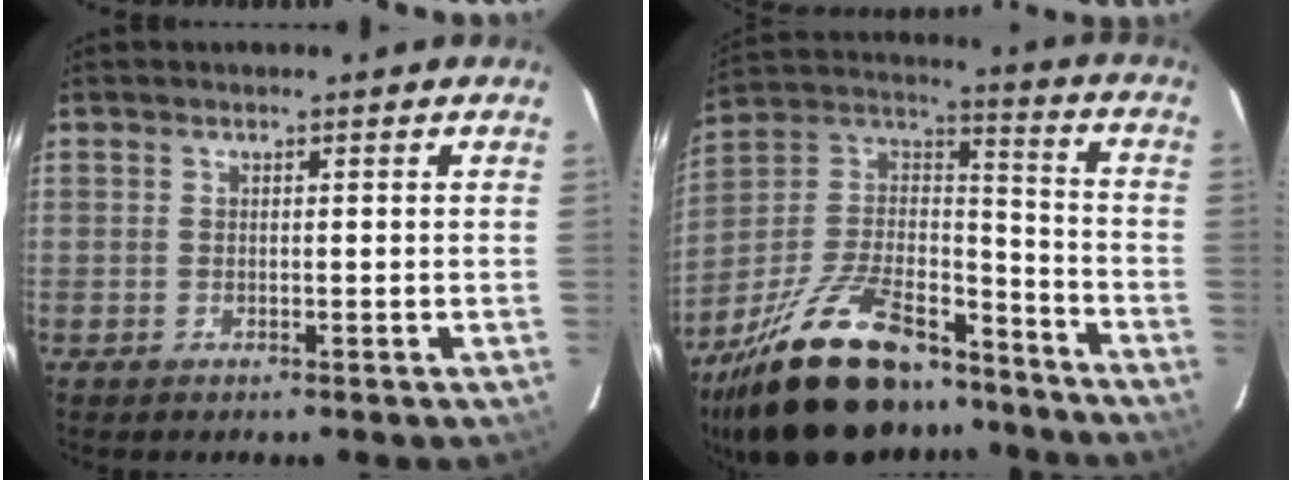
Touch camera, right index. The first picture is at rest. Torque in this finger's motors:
{"motor_torque": [1.11, -1.03, 0.94, 0.21]}